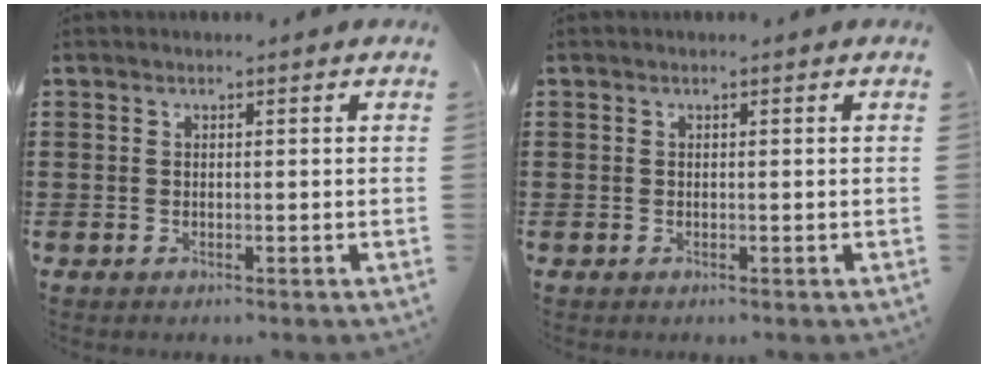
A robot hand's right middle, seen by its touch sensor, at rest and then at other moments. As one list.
[{"total": 0.0}]